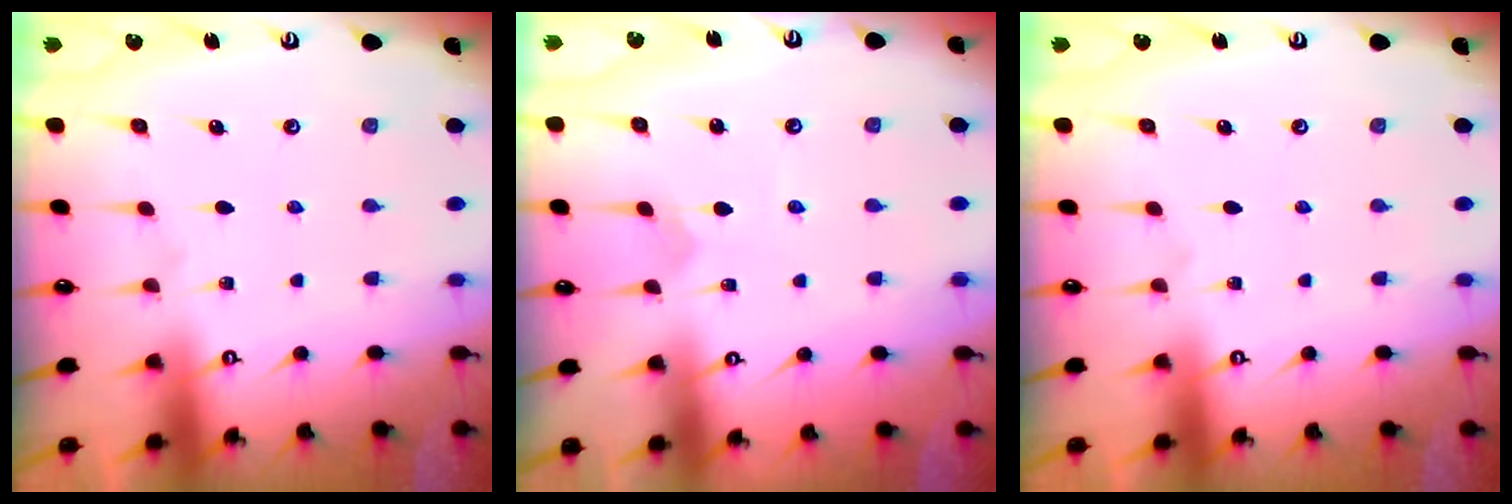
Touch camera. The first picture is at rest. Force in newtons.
{"total": 2.4, "press": 2.4, "slide": 0.2}
{"total": 0.0}